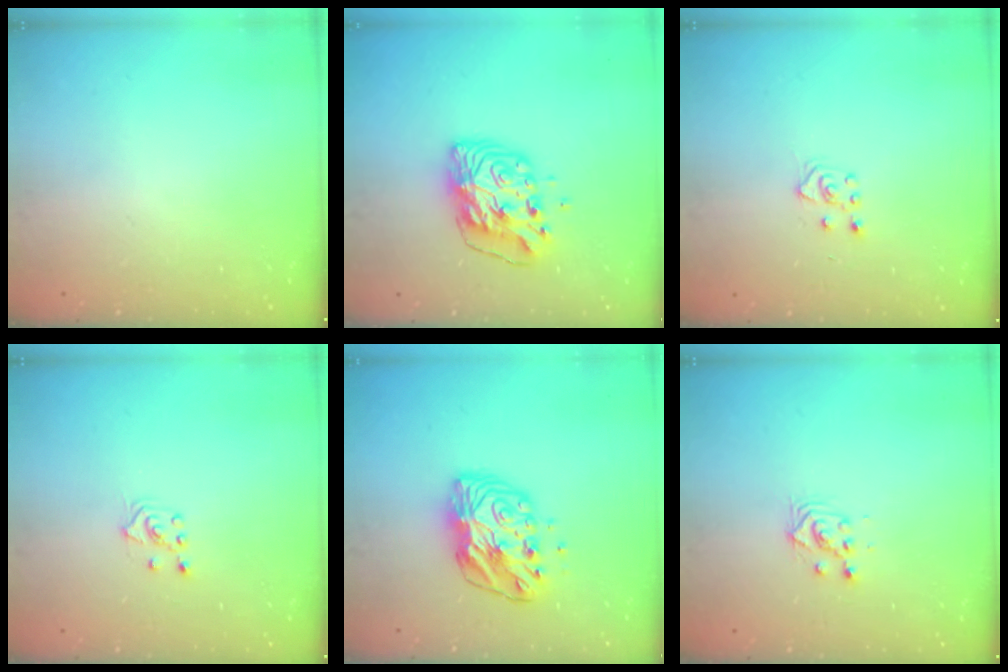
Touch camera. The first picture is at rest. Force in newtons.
{"total": 10.5, "press": 10.4, "slide": 1.7}
{"total": 4.9, "press": 4.8, "slide": 0.8}
{"total": 3.3, "press": 3.2, "slide": 0.8}
{"total": 12.7, "press": 12.7, "slide": 1.0}
{"total": 2.8, "press": 2.8, "slide": 0.1}